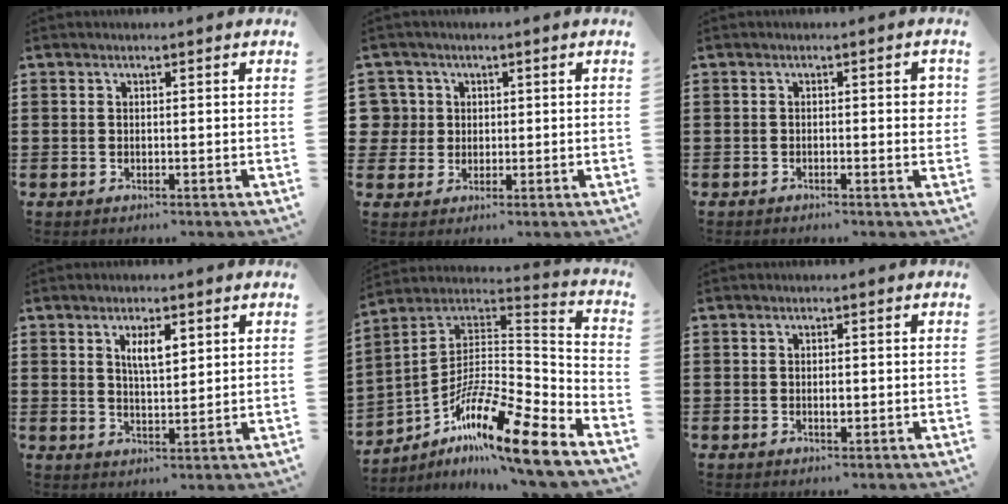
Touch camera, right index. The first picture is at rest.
{"total": 4.0, "force": [0.7, 3.9, 0.4], "torque": [-0.028, 0.014, 0.012]}
{"total": 2.1, "force": [-0.6, 0.3, 2.0], "torque": [-0.026, -0.005, -0.014]}
{"total": 4.0, "force": [1.8, 1.4, 3.3], "torque": [-0.061, 0.004, 0.028]}
{"total": 14.2, "force": [-10.3, 1.5, 9.7], "torque": [-0.171, 0.004, -0.194]}
{"total": 1.2, "force": [-0.1, 0.4, 1.1], "torque": [-0.022, -0.001, -0.001]}